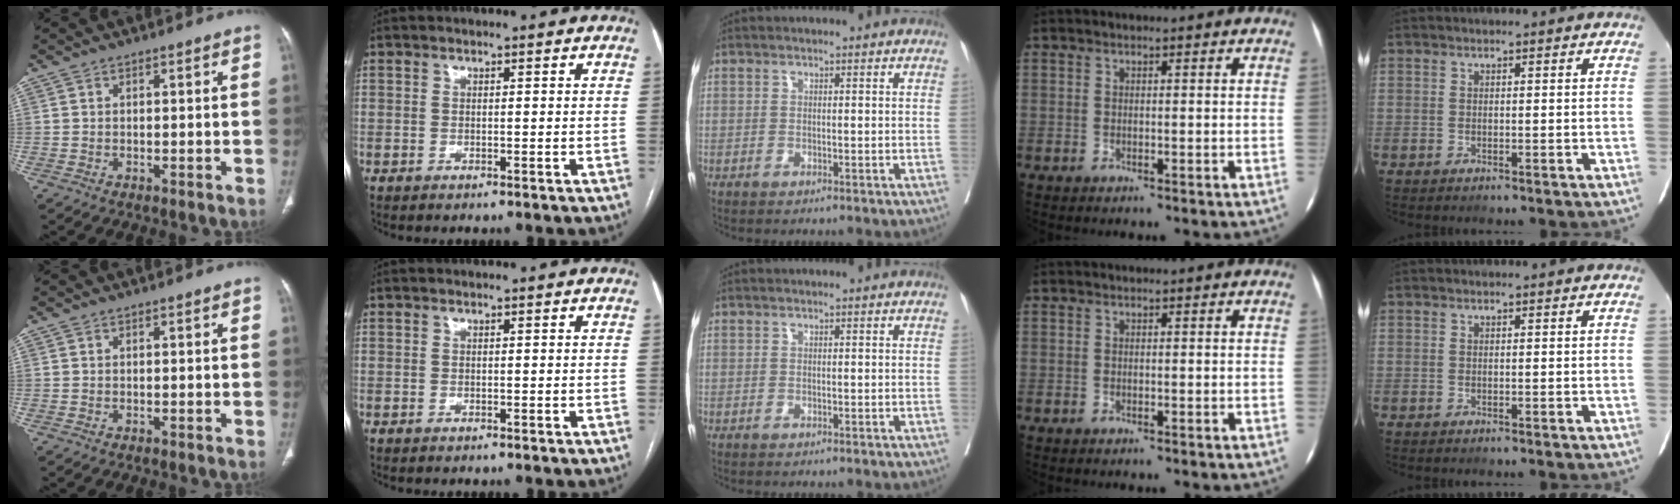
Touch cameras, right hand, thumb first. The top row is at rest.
{}